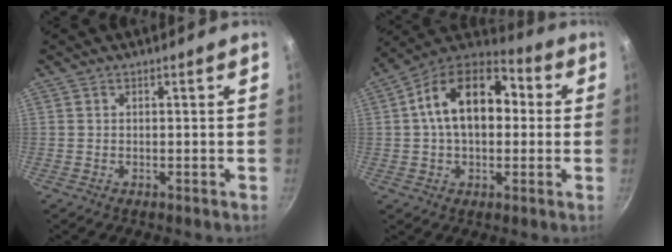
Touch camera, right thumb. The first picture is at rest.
{"total": 17.8, "force": [2.1, 11.7, 13.3], "torque": [-0.188, 0.034, 0.013]}